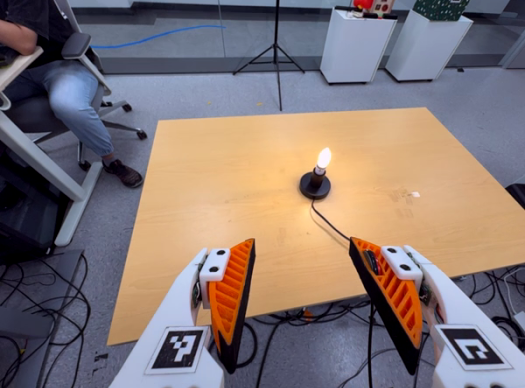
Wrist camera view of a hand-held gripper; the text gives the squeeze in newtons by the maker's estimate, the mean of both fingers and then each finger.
{"total": 0.0}